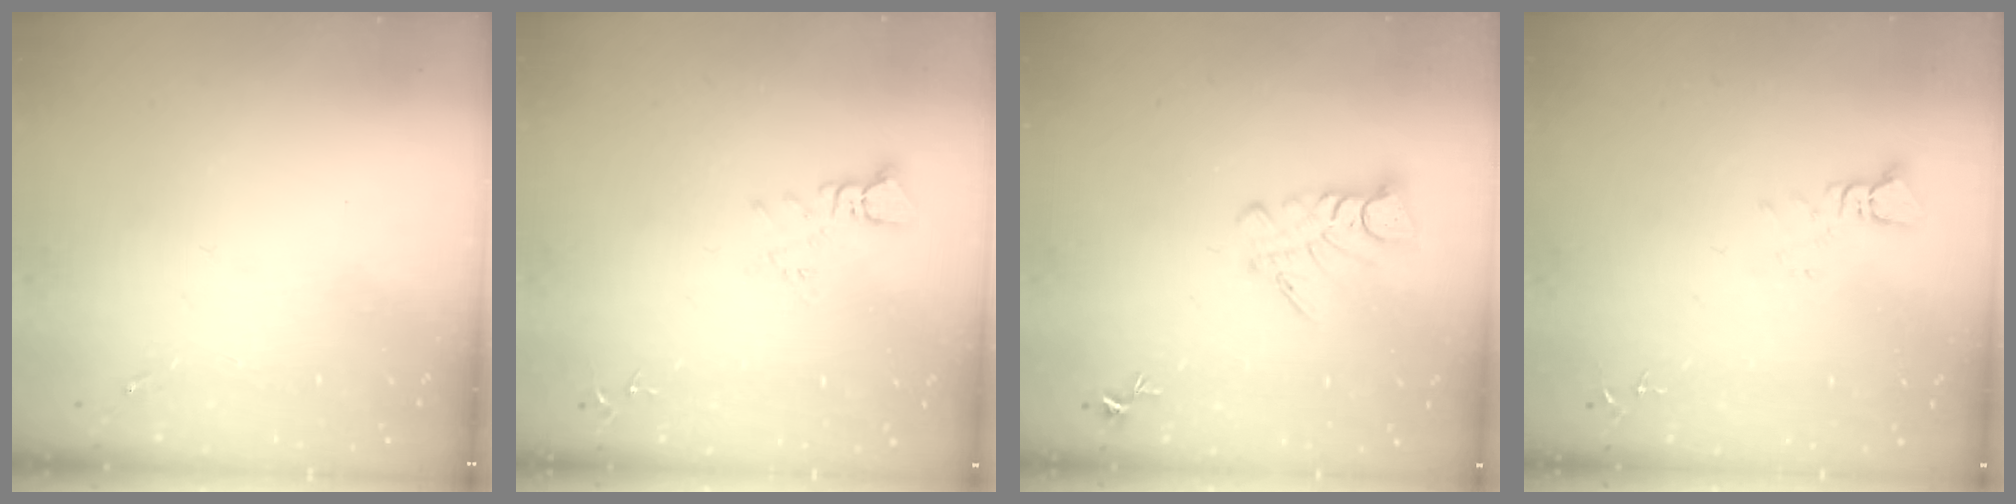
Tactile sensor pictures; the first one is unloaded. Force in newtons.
{"total": 3.8, "press": 3.8, "slide": 0.3}
{"total": 6.6, "press": 6.5, "slide": 0.6}
{"total": 2.4, "press": 2.4, "slide": 0.1}